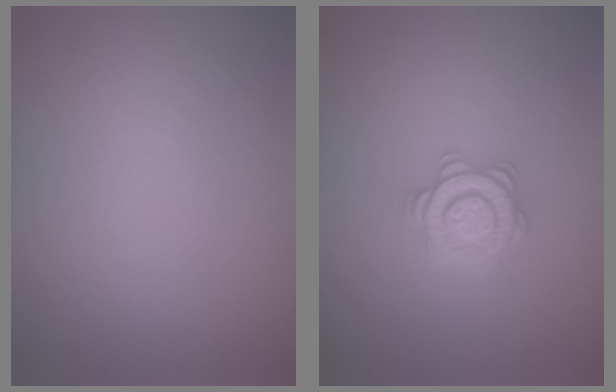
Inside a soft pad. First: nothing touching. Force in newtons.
{"total": 3.1, "press": 3.0, "slide": 0.5}